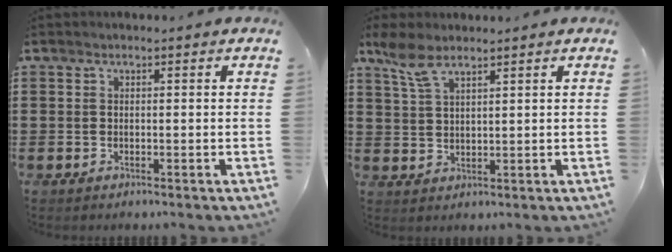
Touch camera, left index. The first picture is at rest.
{"total": 4.8, "force": [3.5, 1.4, 3.0], "torque": [-0.069, 0.001, 0.064]}